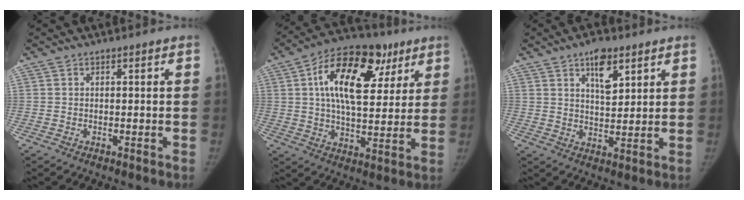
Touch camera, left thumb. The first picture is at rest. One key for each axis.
{"total": 20.6, "fx": 7.6, "fy": 11.1, "fz": 15.6, "tx": -0.216, "ty": 0.000, "tz": 0.115}
{"total": 7.4, "fx": 4.1, "fy": 3.4, "fz": 5.1, "tx": -0.062, "ty": -0.022, "tz": 0.064}